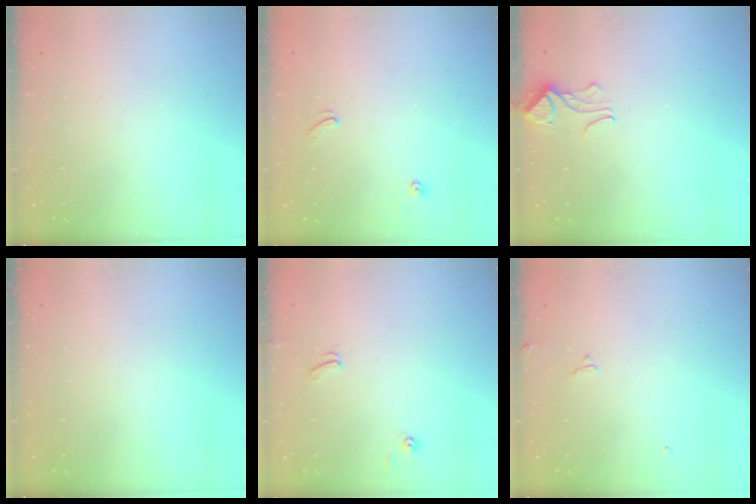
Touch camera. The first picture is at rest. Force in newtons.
{"total": 2.6, "press": 2.6, "slide": 0.3}
{"total": 1.8, "press": 1.7, "slide": 0.7}
{"total": 0.0}
{"total": 0.9, "press": 0.8, "slide": 0.4}
{"total": 2.4, "press": 2.4, "slide": 0.4}